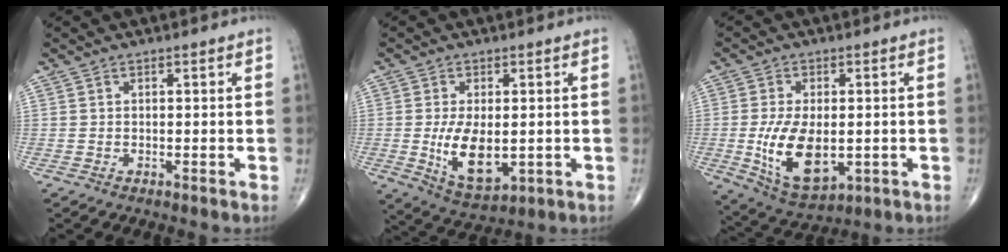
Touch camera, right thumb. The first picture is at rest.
{"total": 9.9, "force": [-1.0, 5.1, 8.4], "torque": [-0.138, -0.019, -0.003]}
{"total": 12.8, "force": [-1.7, 6.9, 10.7], "torque": [-0.185, -0.013, -0.012]}